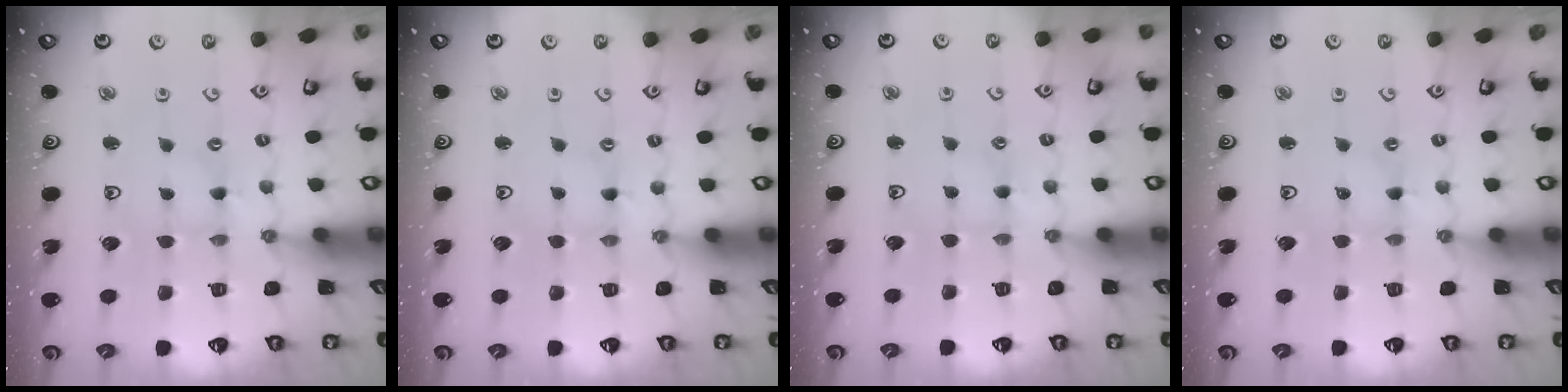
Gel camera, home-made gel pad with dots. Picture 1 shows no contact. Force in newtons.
{"total": 0.0}
{"total": 2.3, "press": 2.3, "slide": 0.4}
{"total": 0.0}